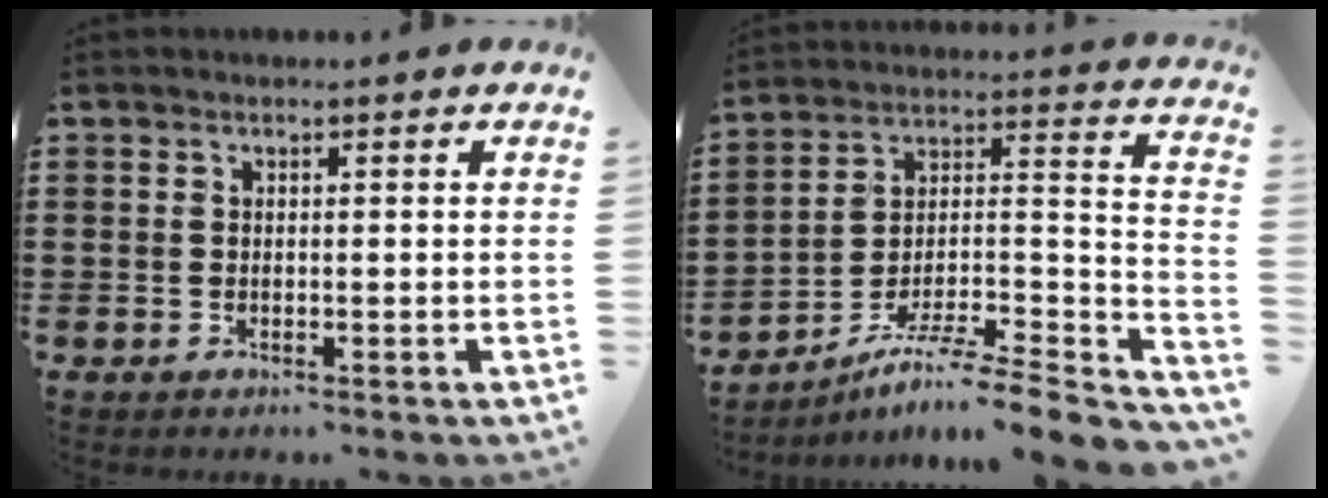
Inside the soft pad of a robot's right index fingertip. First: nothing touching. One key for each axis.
{"total": 7.7, "fx": -6.1, "fy": 0.5, "fz": 4.6, "tx": -0.067, "ty": -0.001, "tz": -0.122}